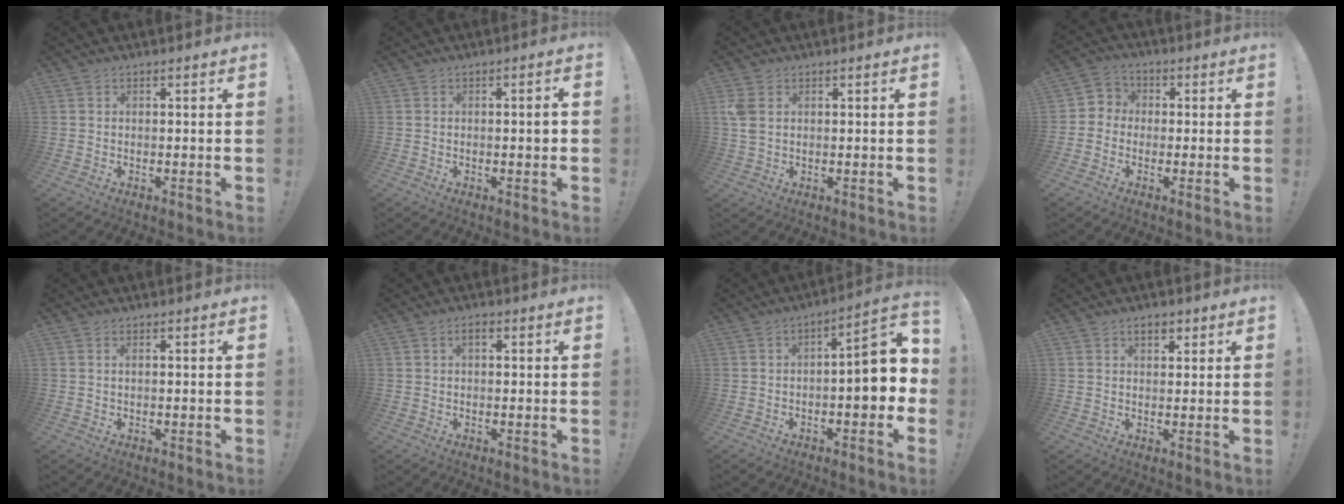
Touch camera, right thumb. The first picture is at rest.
{"total": 2.3, "force": [-0.5, 0.3, 2.2], "torque": [-0.027, 0.001, -0.012]}
{"total": 4.1, "force": [1.4, 2.6, 2.9], "torque": [-0.064, 0.000, 0.028]}
{"total": 4.5, "force": [-1.9, 3.9, 1.2], "torque": [-0.010, 0.022, -0.033]}
{"total": 1.1, "force": [0.4, 0.2, 1.1], "torque": [-0.025, 0.002, 0.007]}
{"total": 1.9, "force": [0.5, 0.8, 1.6], "torque": [-0.032, 0.006, 0.007]}
{"total": 10.3, "force": [-1.0, 3.4, 9.7], "torque": [-0.128, 0.000, -0.020]}
{"total": 3.4, "force": [1.8, 1.9, 2.1], "torque": [-0.030, 0.000, 0.030]}